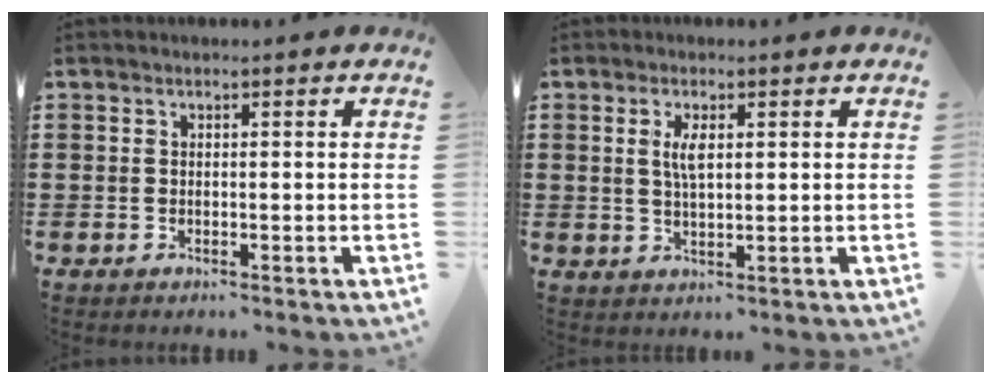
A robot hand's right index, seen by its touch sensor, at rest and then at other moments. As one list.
[{"total": 3.3, "force": [1.0, 1.0, 2.9], "torque": [-0.061, 0.006, 0.015]}]